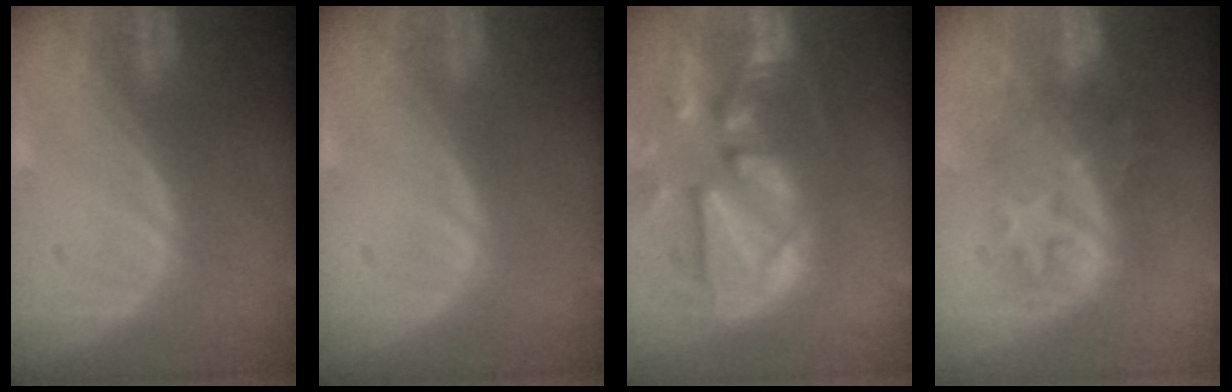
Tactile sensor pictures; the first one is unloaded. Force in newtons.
{"total": 0.0}
{"total": 13.3, "press": 11.4, "slide": 6.9}
{"total": 8.4, "press": 8.3, "slide": 1.3}